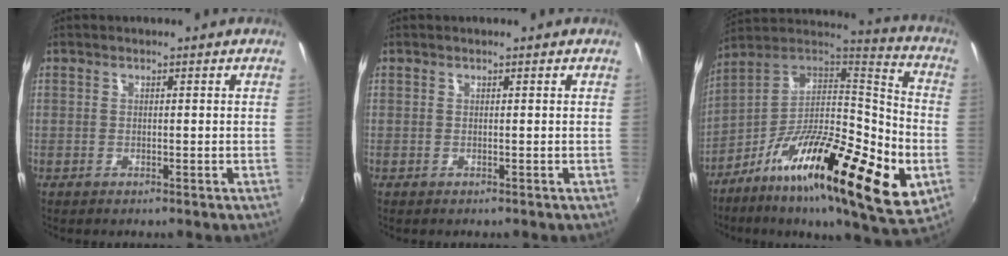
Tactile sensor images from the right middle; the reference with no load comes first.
{"total": 0.0}
{"total": 28.8, "force": [-10.3, 8.5, 25.5], "torque": [-0.419, -0.034, -0.185]}